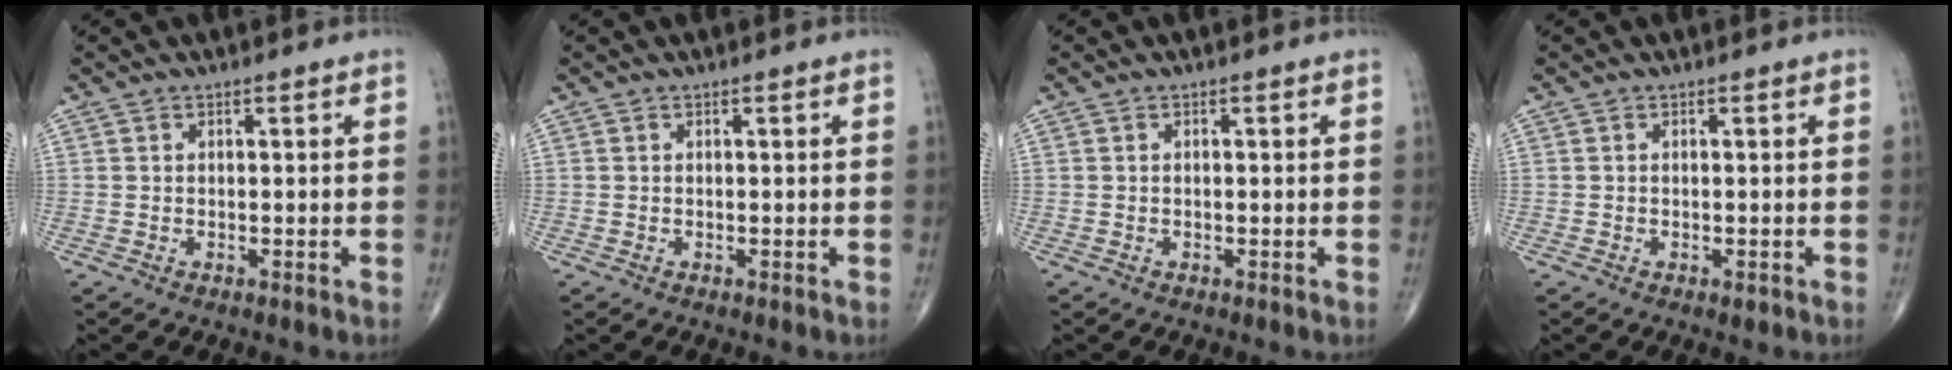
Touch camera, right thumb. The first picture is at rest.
{"total": 0.0}
{"total": 0.0}
{"total": 0.8, "force": [-0.1, 0.3, 0.7], "torque": [-0.010, -0.003, 0.001]}